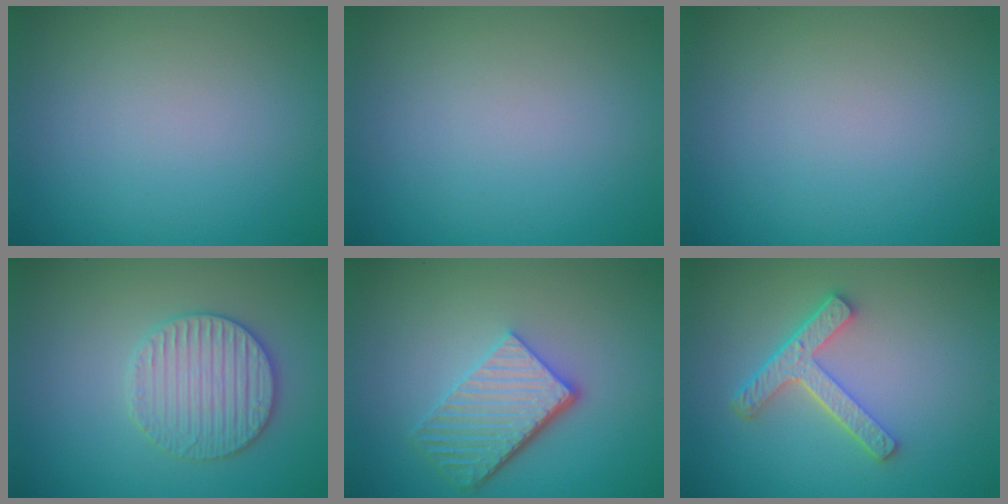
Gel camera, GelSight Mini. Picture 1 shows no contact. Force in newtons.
{"total": 0.0}
{"total": 0.0}
{"total": 3.5, "press": 3.5, "slide": 0.4}
{"total": 5.2, "press": 3.9, "slide": 3.4}
{"total": 4.2, "press": 3.1, "slide": 2.8}